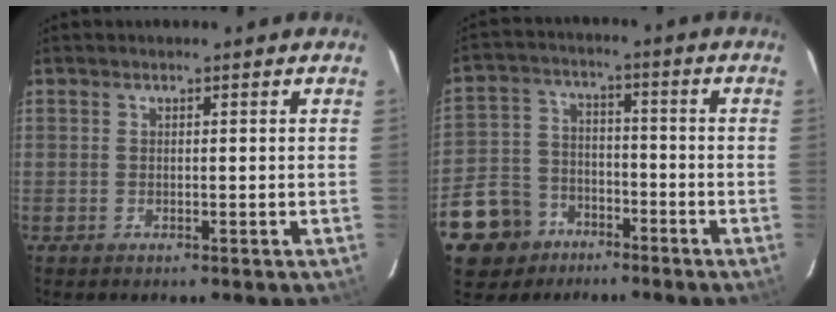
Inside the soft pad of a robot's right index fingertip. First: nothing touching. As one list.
[{"total": 13.5, "force": [-7.7, 10.4, 3.8], "torque": [-0.118, 0.029, -0.115]}]